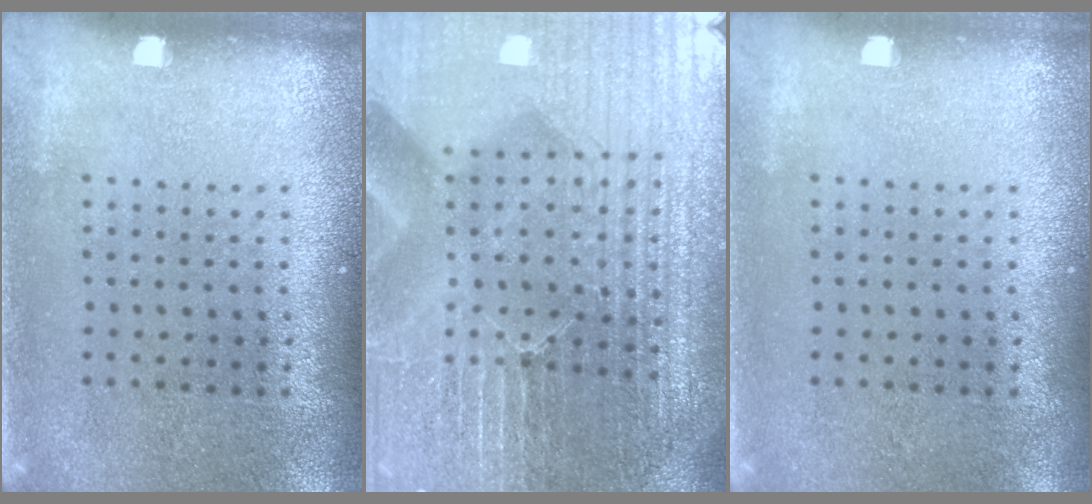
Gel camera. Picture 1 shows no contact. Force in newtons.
{"total": 6.7, "press": 5.9, "slide": 3.2}
{"total": 0.0}